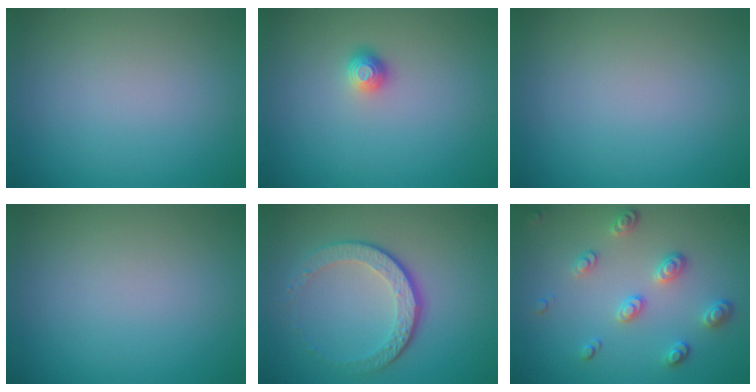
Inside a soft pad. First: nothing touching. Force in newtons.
{"total": 1.1, "press": 1.0, "slide": 0.5}
{"total": 0.0}
{"total": 0.0}
{"total": 4.5, "press": 3.1, "slide": 3.3}
{"total": 2.8, "press": 2.4, "slide": 1.4}